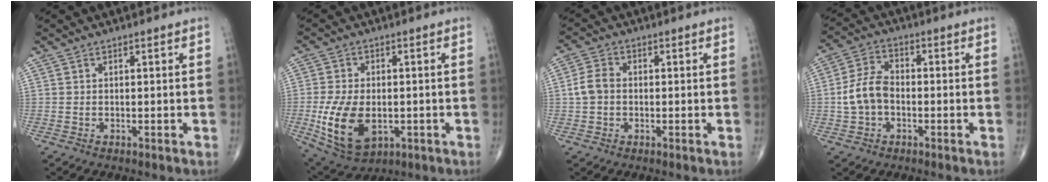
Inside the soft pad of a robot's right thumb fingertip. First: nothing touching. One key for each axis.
{"total": 13.1, "fx": -2.7, "fy": 7.9, "fz": 10.1, "tx": -0.189, "ty": -0.006, "tz": -0.032}
{"total": 4.4, "fx": -0.2, "fy": 3.3, "fz": 2.8, "tx": -0.059, "ty": 0.014, "tz": -0.009}
{"total": 7.7, "fx": -1.2, "fy": 5.2, "fz": 5.5, "tx": -0.108, "ty": 0.026, "tz": -0.030}